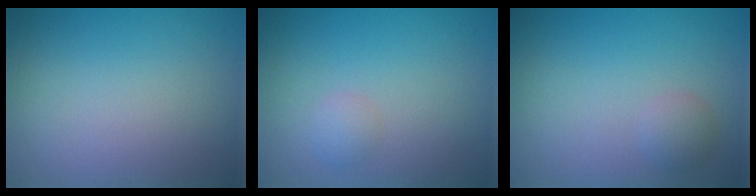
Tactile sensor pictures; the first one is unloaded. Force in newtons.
{"total": 1.1, "press": 1.1, "slide": 0.1}
{"total": 1.3, "press": 1.3, "slide": 0.0}